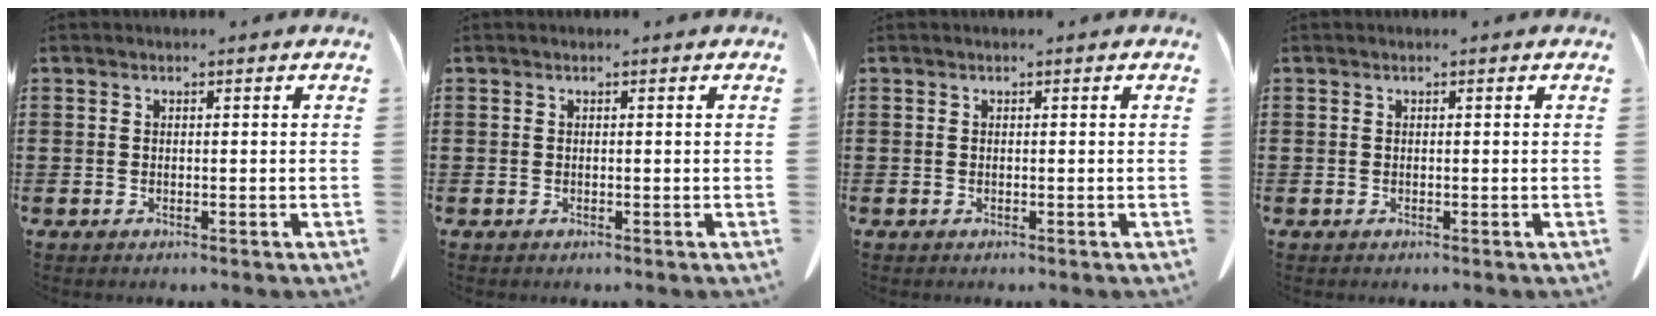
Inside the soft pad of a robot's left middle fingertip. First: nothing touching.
{"total": 0.0}
{"total": 0.0}
{"total": 0.0}